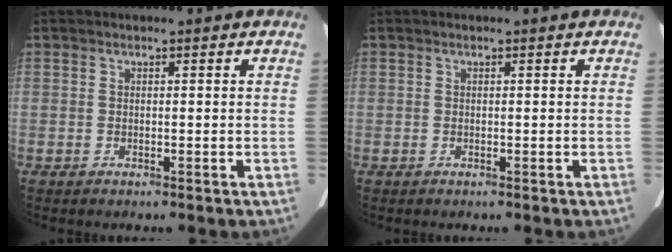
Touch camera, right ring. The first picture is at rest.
{"total": 0.0}